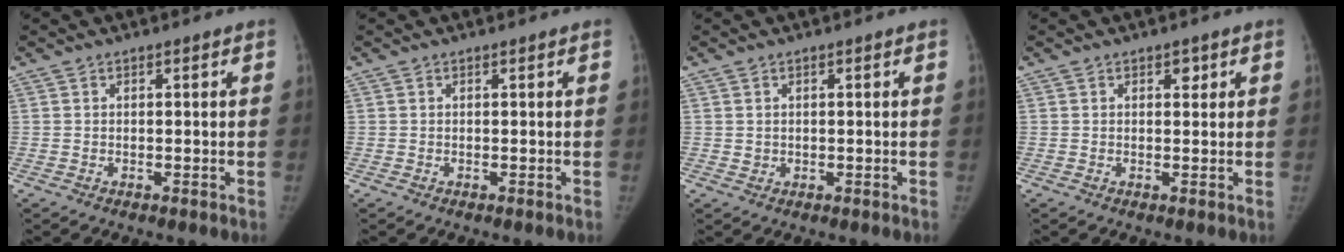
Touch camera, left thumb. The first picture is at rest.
{"total": 0.0}
{"total": 0.8, "force": [0.2, 0.8, 0.2], "torque": [0.002, 0.000, 0.005]}
{"total": 1.6, "force": [0.8, 1.0, 0.9], "torque": [0.001, -0.001, 0.010]}